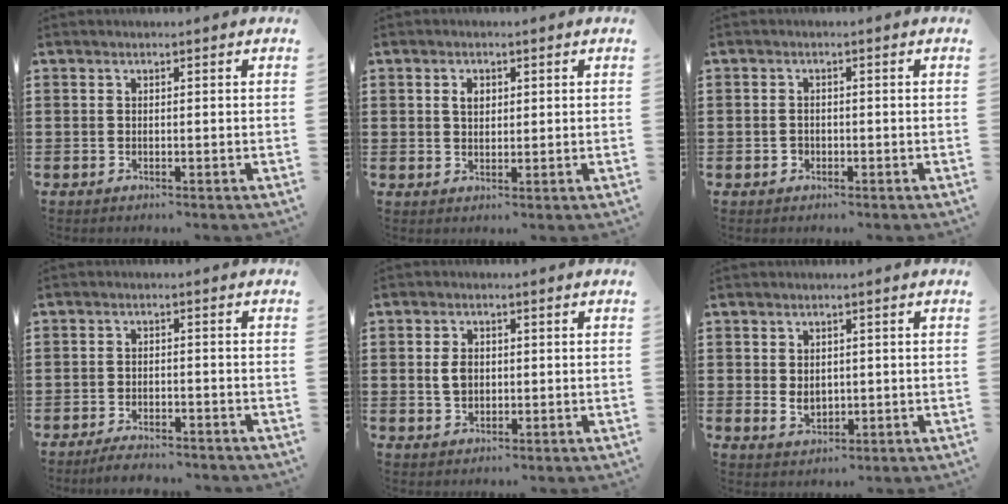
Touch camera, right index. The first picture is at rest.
{"total": 2.0, "force": [0.8, 1.2, 1.4], "torque": [-0.031, 0.008, 0.015]}
{"total": 1.2, "force": [-0.3, 1.0, 0.5], "torque": [-0.012, 0.003, -0.008]}
{"total": 2.7, "force": [-2.7, 0.3, 0.4], "torque": [-0.010, 0.003, -0.054]}
{"total": 3.1, "force": [0.1, 2.1, 2.2], "torque": [-0.054, 0.004, 0.000]}
{"total": 2.5, "force": [0.1, 2.1, 1.4], "torque": [-0.024, 0.004, -0.001]}